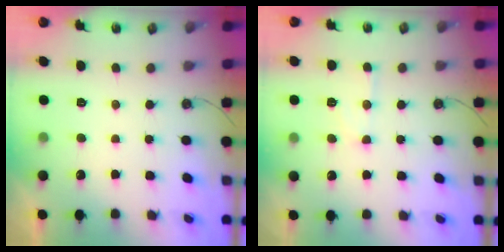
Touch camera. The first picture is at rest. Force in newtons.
{"total": 10.1, "press": 10.1, "slide": 0.9}